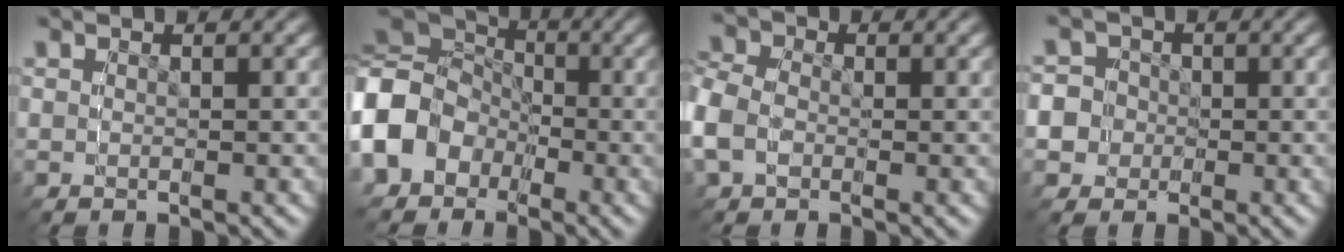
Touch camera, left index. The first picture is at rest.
{"total": 6.8, "force": [-1.0, 6.2, 2.6], "torque": [-0.061, -0.007, -0.021]}
{"total": 3.1, "force": [-1.4, 2.6, 0.8], "torque": [-0.028, -0.016, -0.024]}
{"total": 6.6, "force": [0.4, 6.5, 0.8], "torque": [-0.023, -0.019, 0.008]}